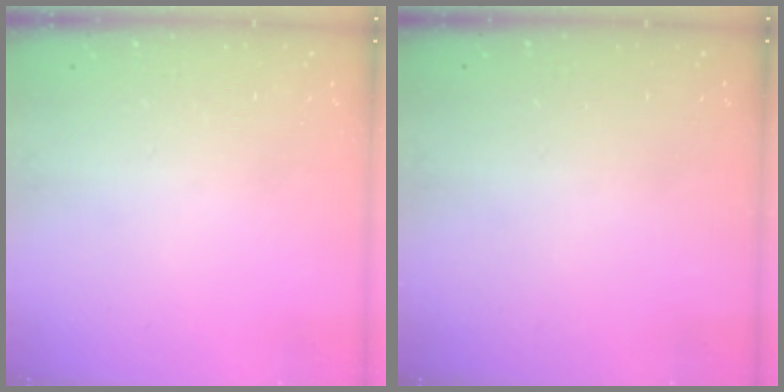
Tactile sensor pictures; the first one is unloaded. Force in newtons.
{"total": 0.0}